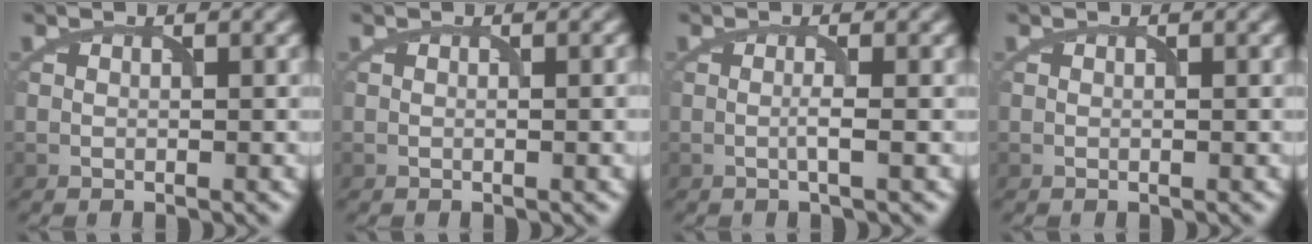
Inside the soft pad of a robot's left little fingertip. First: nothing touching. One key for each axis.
{"total": 1.2, "fx": 0.1, "fy": 0.5, "fz": 1.1, "tx": -0.007, "ty": -0.002, "tz": -0.002}
{"total": 1.1, "fx": -0.3, "fy": 0.1, "fz": 1.1, "tx": -0.019, "ty": -0.001, "tz": -0.005}
{"total": 0.0}